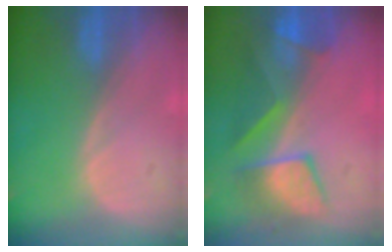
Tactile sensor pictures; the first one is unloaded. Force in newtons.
{"total": 7.7, "press": 7.6, "slide": 1.2}